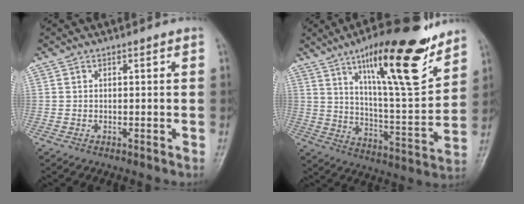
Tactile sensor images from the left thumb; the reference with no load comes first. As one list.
[{"total": 21.8, "force": [13.7, 5.0, 16.2], "torque": [-0.219, -0.070, 0.222]}]